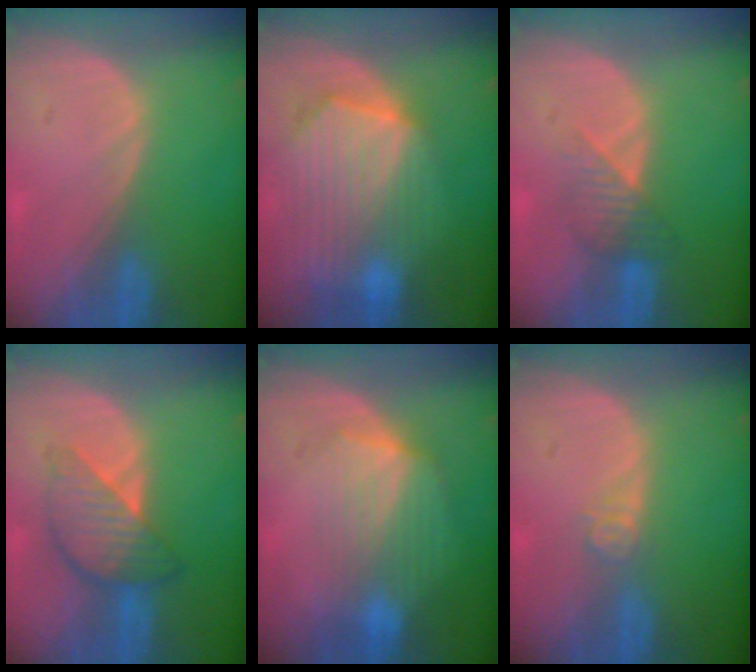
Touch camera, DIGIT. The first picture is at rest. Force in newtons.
{"total": 10.3, "press": 8.9, "slide": 5.2}
{"total": 3.6, "press": 3.4, "slide": 1.4}
{"total": 6.4, "press": 6.4, "slide": 0.3}
{"total": 7.3, "press": 6.9, "slide": 2.3}
{"total": 2.4, "press": 2.0, "slide": 1.3}